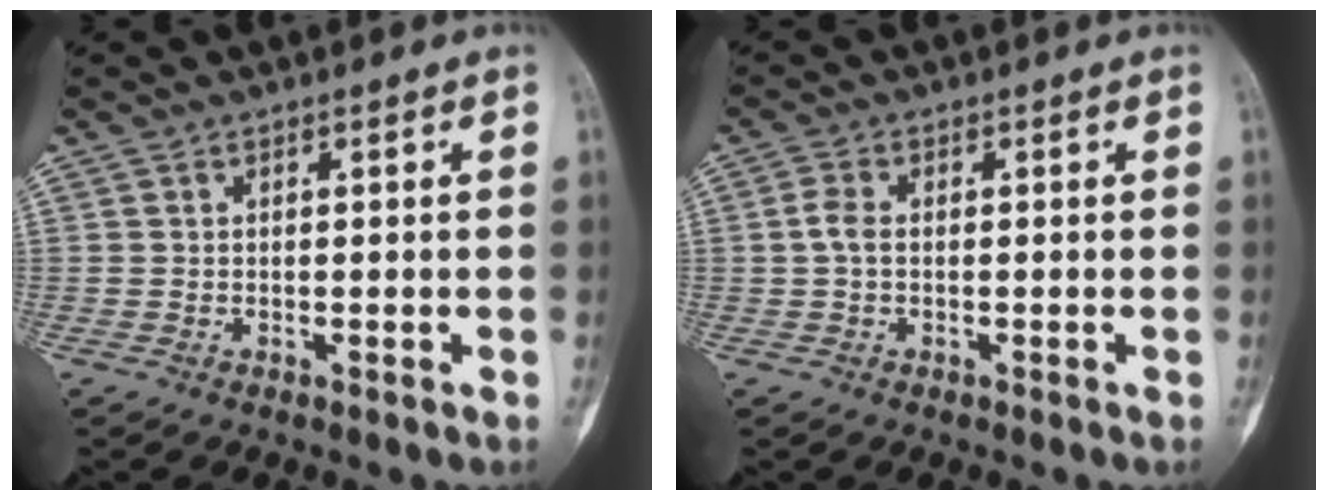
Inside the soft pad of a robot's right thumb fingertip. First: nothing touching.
{"total": 2.8, "force": [0.0, 1.7, 2.2], "torque": [-0.049, 0.008, -0.003]}